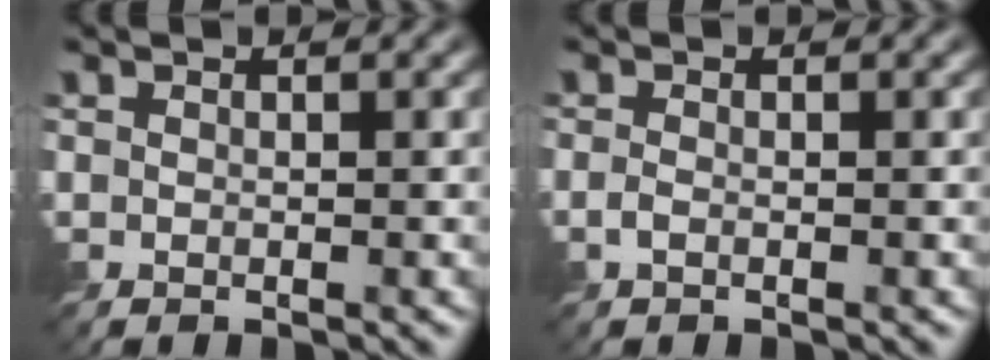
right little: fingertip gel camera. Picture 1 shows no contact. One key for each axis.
{"total": 0.8, "fx": -0.4, "fy": 0.3, "fz": 0.6, "tx": -0.016, "ty": -0.001, "tz": -0.010}